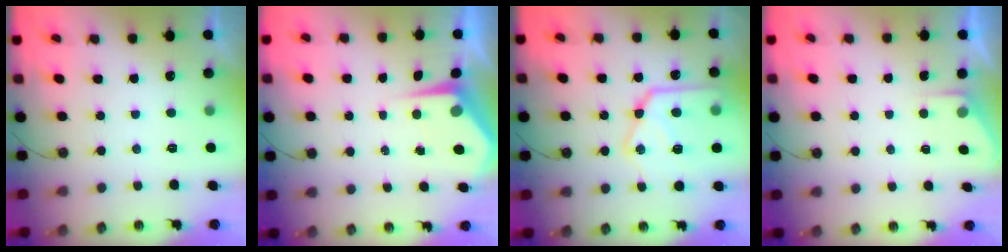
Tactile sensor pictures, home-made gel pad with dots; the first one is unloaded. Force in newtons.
{"total": 5.0, "press": 5.0, "slide": 0.6}
{"total": 18.3, "press": 18.3, "slide": 1.7}
{"total": 2.4, "press": 2.4, "slide": 0.4}